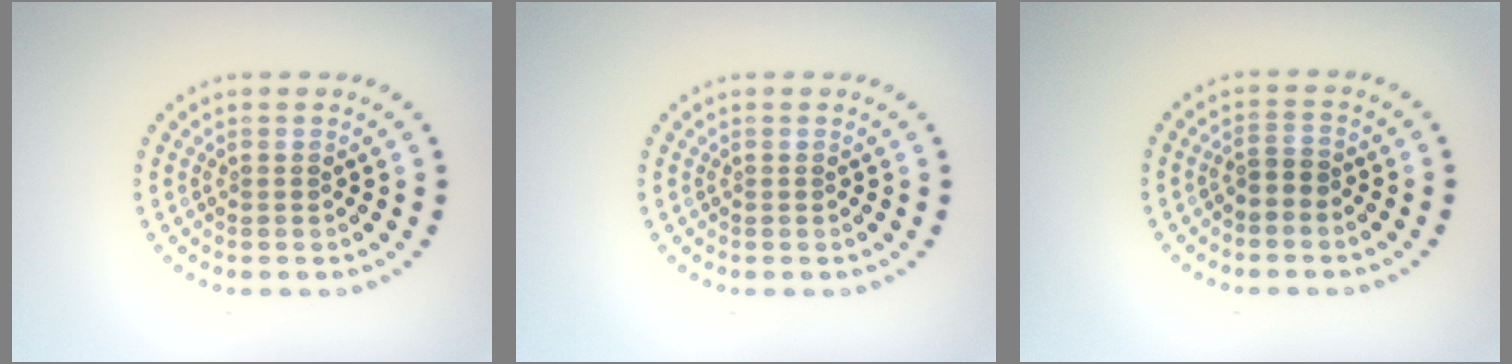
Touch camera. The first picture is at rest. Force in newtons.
{"total": 0.0}
{"total": 1.6, "press": 1.4, "slide": 0.8}